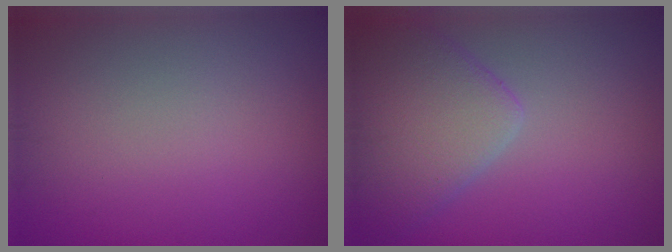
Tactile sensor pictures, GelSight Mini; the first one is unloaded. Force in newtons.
{"total": 5.5, "press": 5.5, "slide": 0.3}